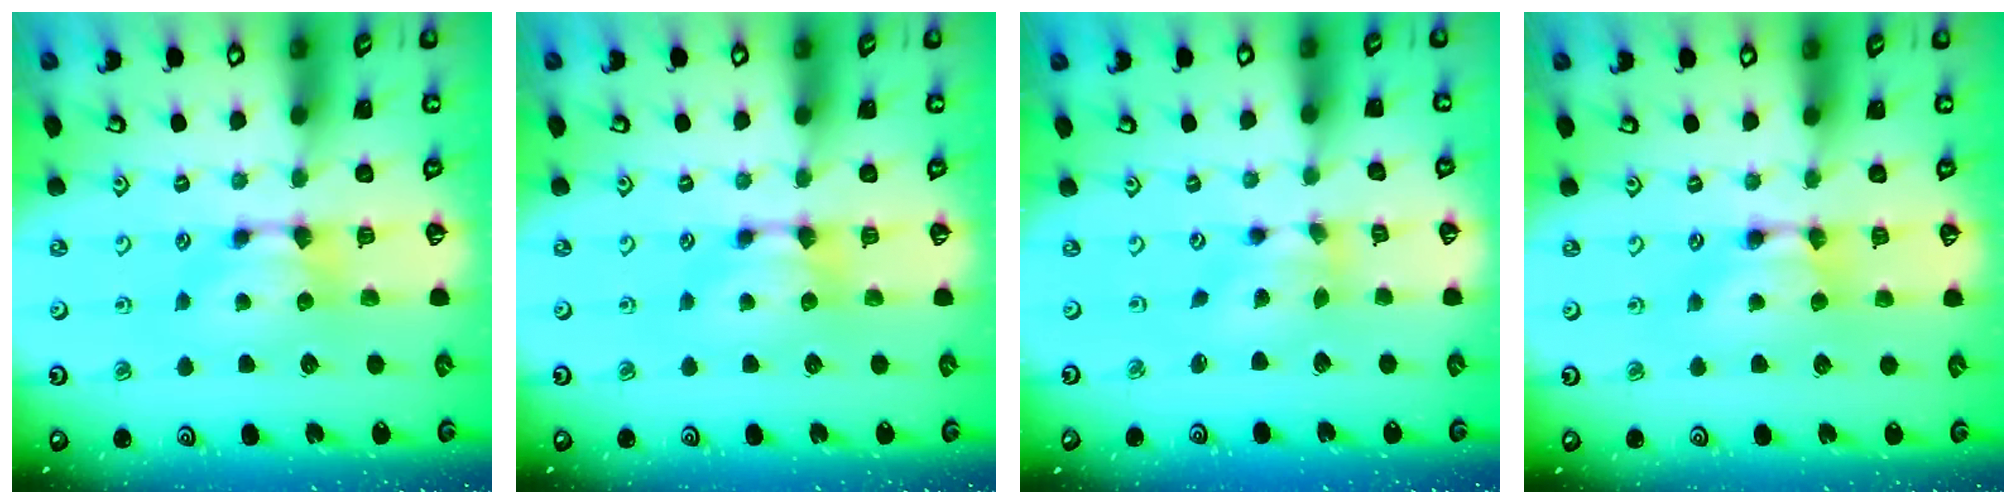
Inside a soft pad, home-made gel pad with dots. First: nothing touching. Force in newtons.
{"total": 0.0}
{"total": 3.3, "press": 2.9, "slide": 1.5}
{"total": 1.2, "press": 1.2, "slide": 0.2}